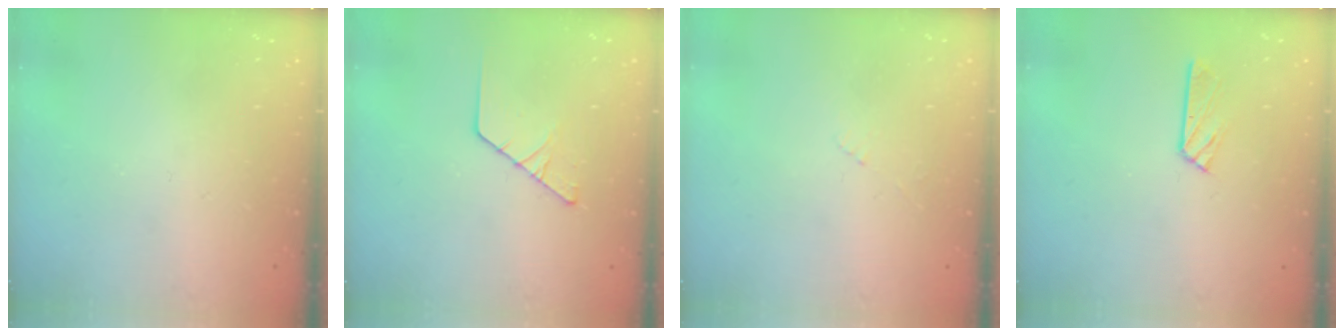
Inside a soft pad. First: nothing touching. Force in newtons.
{"total": 2.5, "press": 2.5, "slide": 0.3}
{"total": 3.1, "press": 3.1, "slide": 0.5}
{"total": 3.6, "press": 3.6, "slide": 0.4}